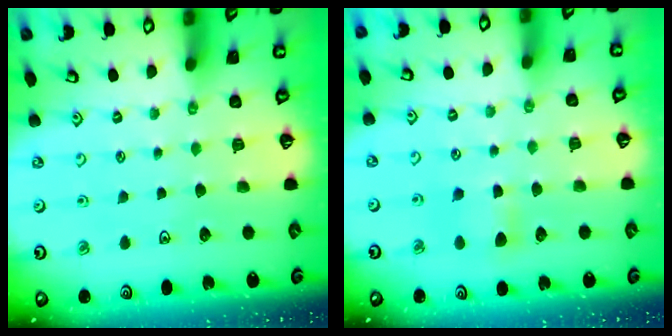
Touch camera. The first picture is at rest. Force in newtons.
{"total": 5.0, "press": 5.0, "slide": 0.7}